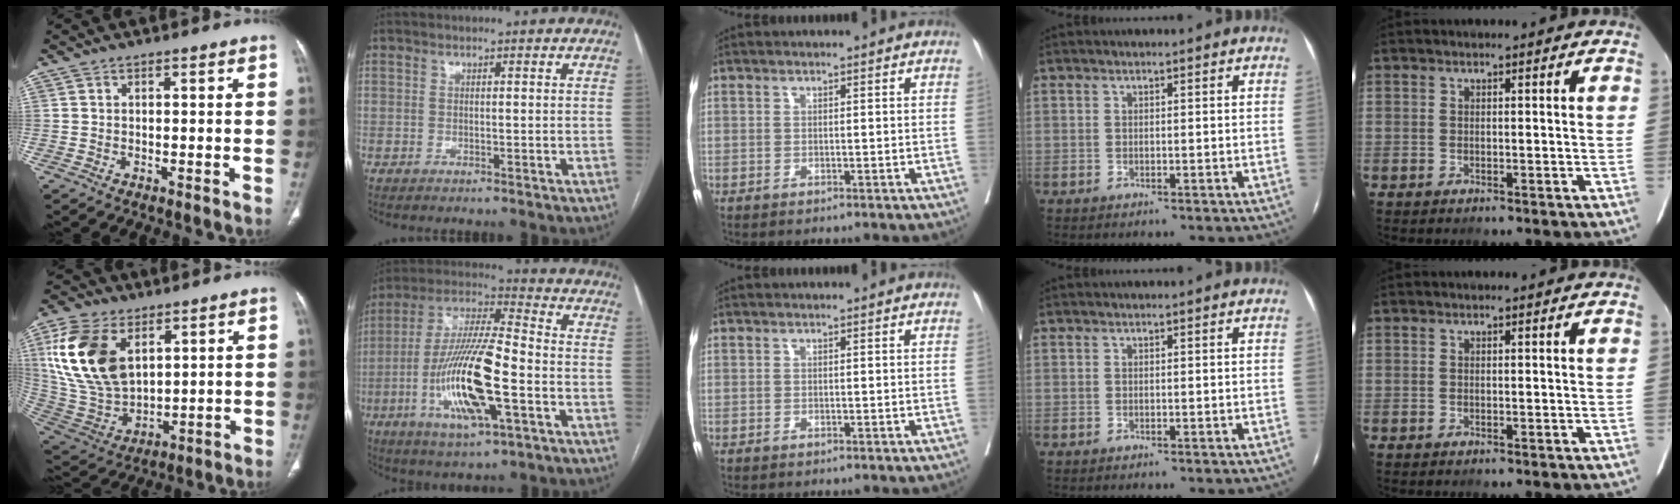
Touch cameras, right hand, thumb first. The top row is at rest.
{"thumb": {"total": 19.5, "force": [6.8, 12.0, 13.8], "torque": [-0.266, -0.024, 0.142]}, "index": {"total": 18.5, "force": [-5.4, 3.3, 17.4], "torque": [-0.359, -0.009, -0.094]}}